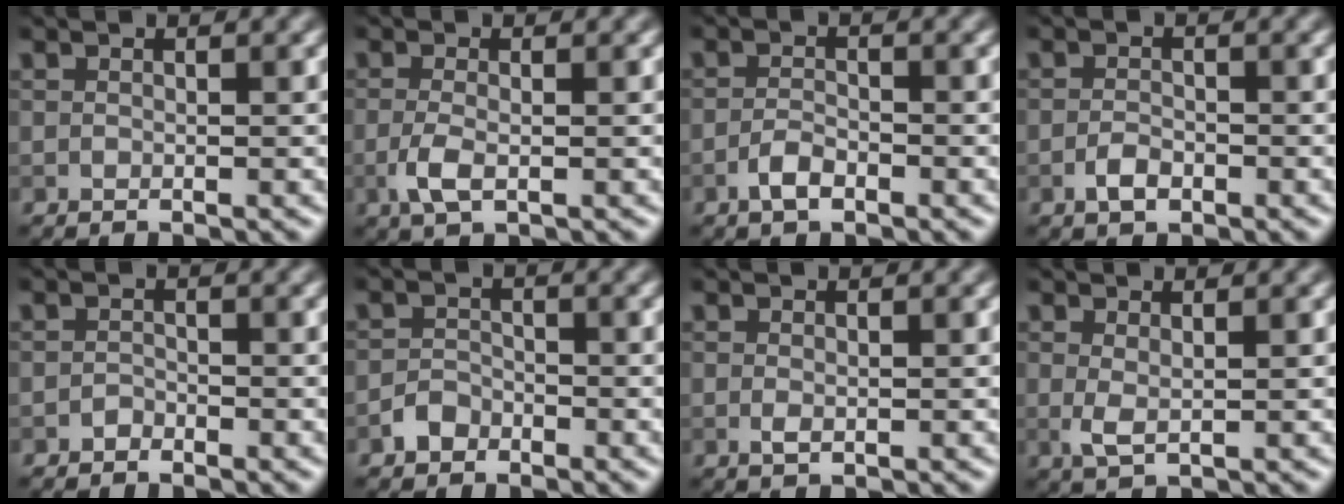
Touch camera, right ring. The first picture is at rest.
{"total": 2.5, "force": [-0.8, 0.9, 2.2], "torque": [-0.052, -0.005, -0.019]}
{"total": 1.9, "force": [-1.1, 0.8, 1.3], "torque": [-0.027, 0.003, -0.026]}
{"total": 1.8, "force": [-0.9, 0.9, 1.2], "torque": [-0.021, 0.001, -0.020]}
{"total": 0.8, "force": [-0.7, 0.4, 0.1], "torque": [0.002, 0.001, -0.013]}
{"total": 1.8, "force": [-1.2, 1.2, 0.4], "torque": [-0.001, 0.007, -0.025]}
{"total": 0.8, "force": [-0.1, 0.4, 0.7], "torque": [-0.013, -0.003, 0.000]}
{"total": 1.5, "force": [0.4, 0.5, 1.4], "torque": [-0.031, -0.001, 0.009]}